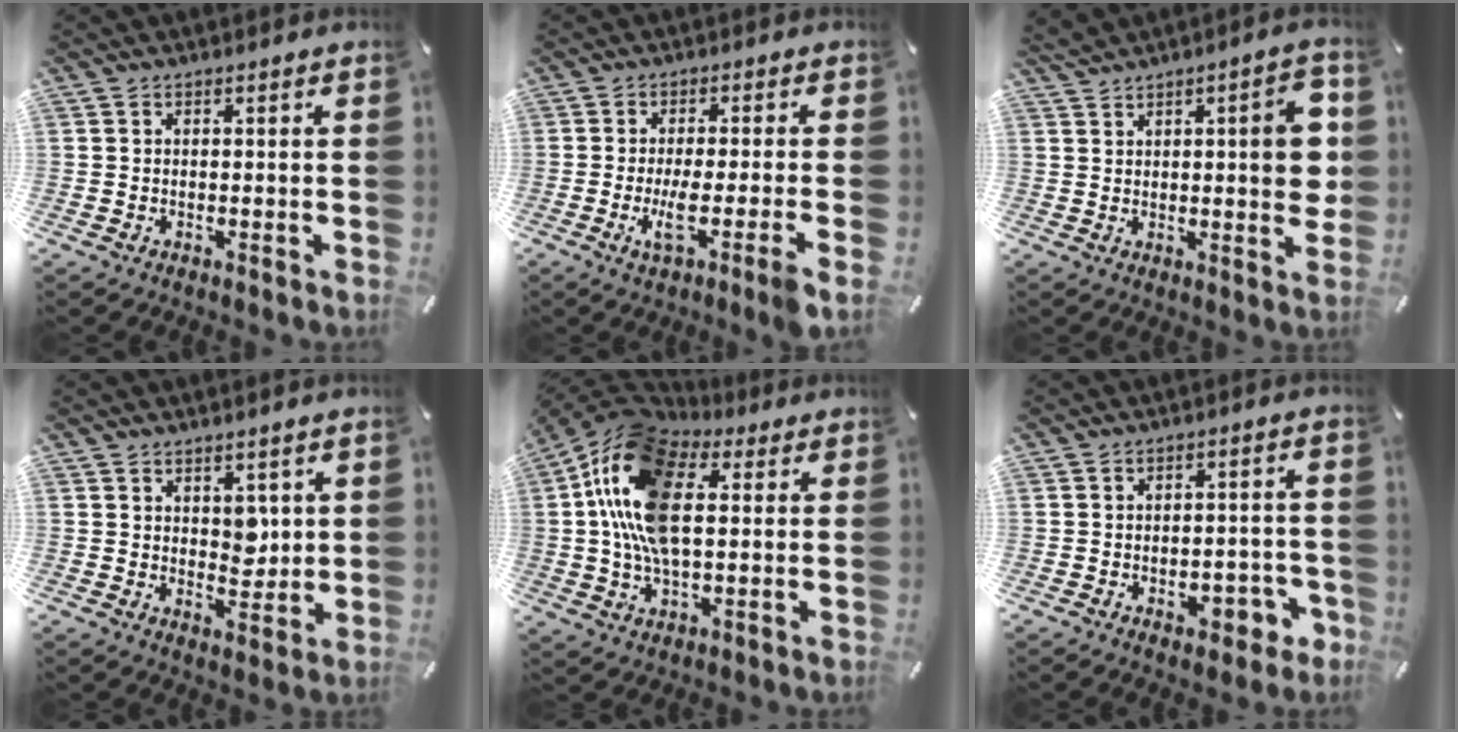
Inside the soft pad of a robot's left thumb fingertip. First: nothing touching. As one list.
[{"total": 7.1, "force": [-2.2, 0.4, 6.8], "torque": [-0.131, -0.018, -0.041]}, {"total": 9.4, "force": [2.7, 3.4, 8.3], "torque": [-0.103, -0.010, 0.043]}, {"total": 5.1, "force": [2.4, 3.6, 2.7], "torque": [-0.020, -0.017, 0.038]}, {"total": 19.4, "force": [3.6, 11.4, 15.3], "torque": [-0.339, 0.001, 0.055]}, {"total": 7.4, "force": [-3.0, 4.4, 5.2], "torque": [-0.042, 0.007, -0.050]}]